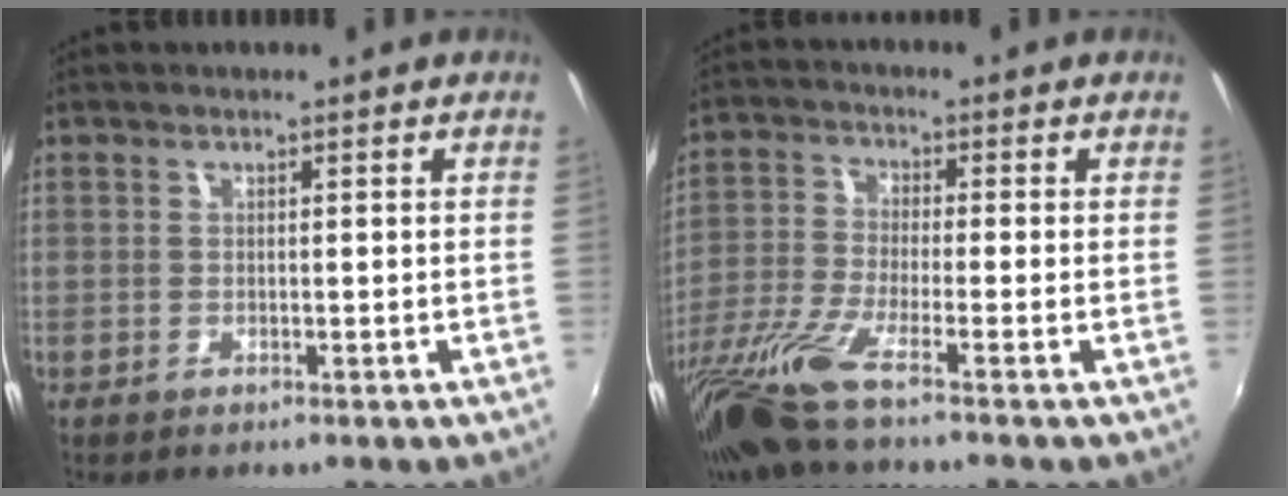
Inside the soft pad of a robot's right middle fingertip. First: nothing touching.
{"total": 10.3, "force": [-7.5, 0.3, 7.2], "torque": [-0.158, -0.036, -0.146]}